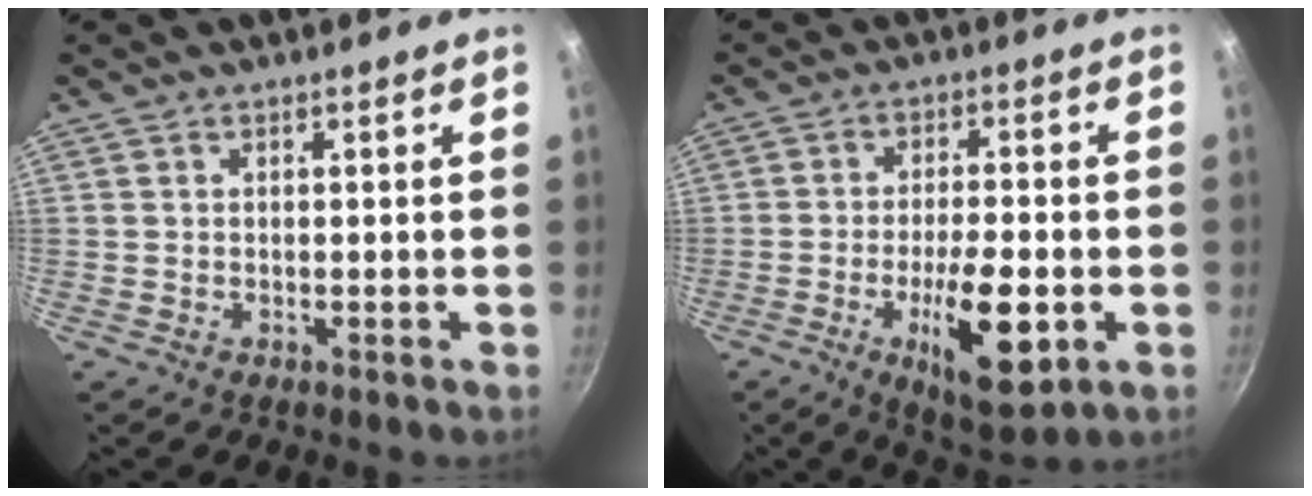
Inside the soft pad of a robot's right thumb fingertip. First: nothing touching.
{"total": 14.2, "force": [-4.5, 4.8, 12.6], "torque": [-0.194, 0.012, -0.064]}